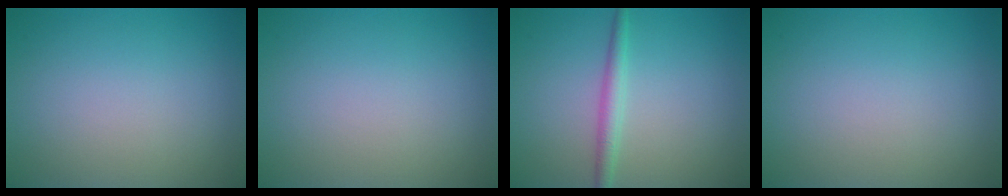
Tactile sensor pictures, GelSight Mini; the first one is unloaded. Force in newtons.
{"total": 0.0}
{"total": 2.0, "press": 2.0, "slide": 0.0}
{"total": 0.0}